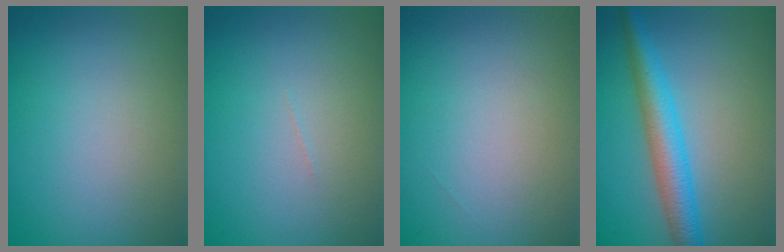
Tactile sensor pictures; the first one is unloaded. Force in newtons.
{"total": 0.0}
{"total": 0.0}
{"total": 4.6, "press": 4.6, "slide": 0.0}